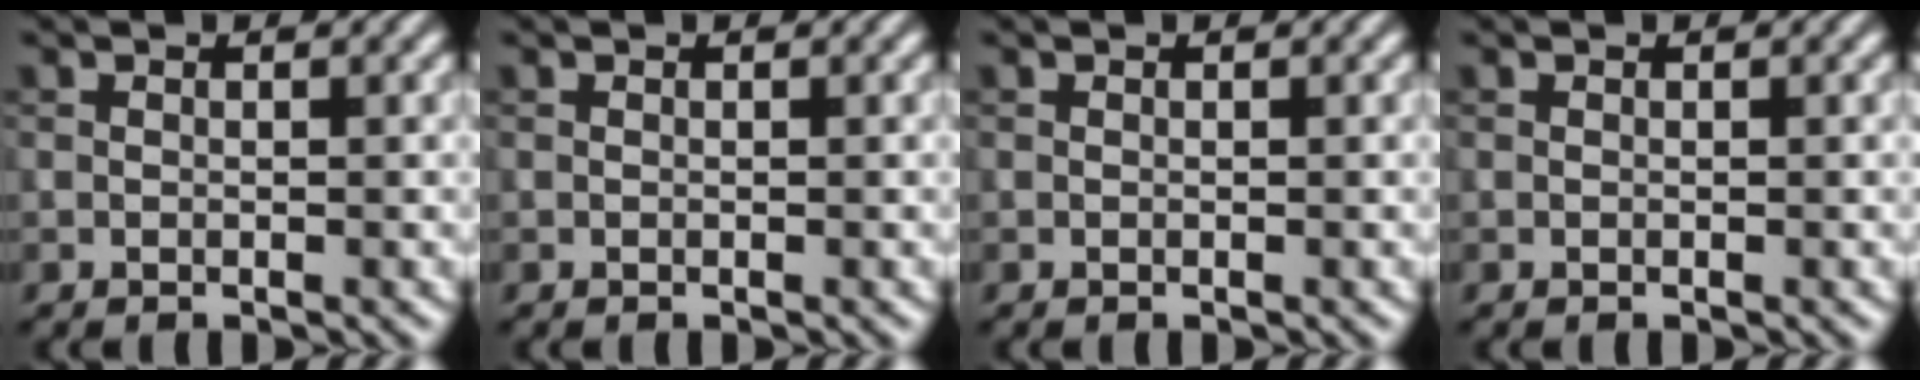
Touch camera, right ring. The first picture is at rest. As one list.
[{"total": 0.0}, {"total": 0.0}, {"total": 0.0}]